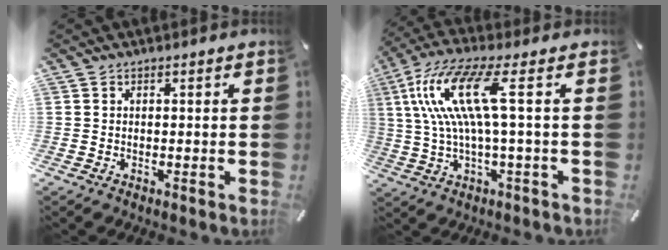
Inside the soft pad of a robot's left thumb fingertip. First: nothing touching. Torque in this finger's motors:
{"motor_torque": [0.04, 1.13, 1.46, -1.31, 0.67]}